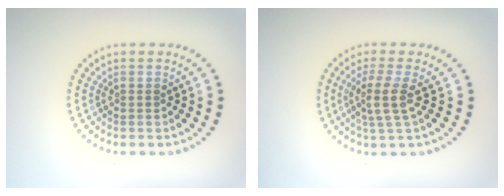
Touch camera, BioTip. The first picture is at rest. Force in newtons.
{"total": 2.9, "press": 2.3, "slide": 1.7}